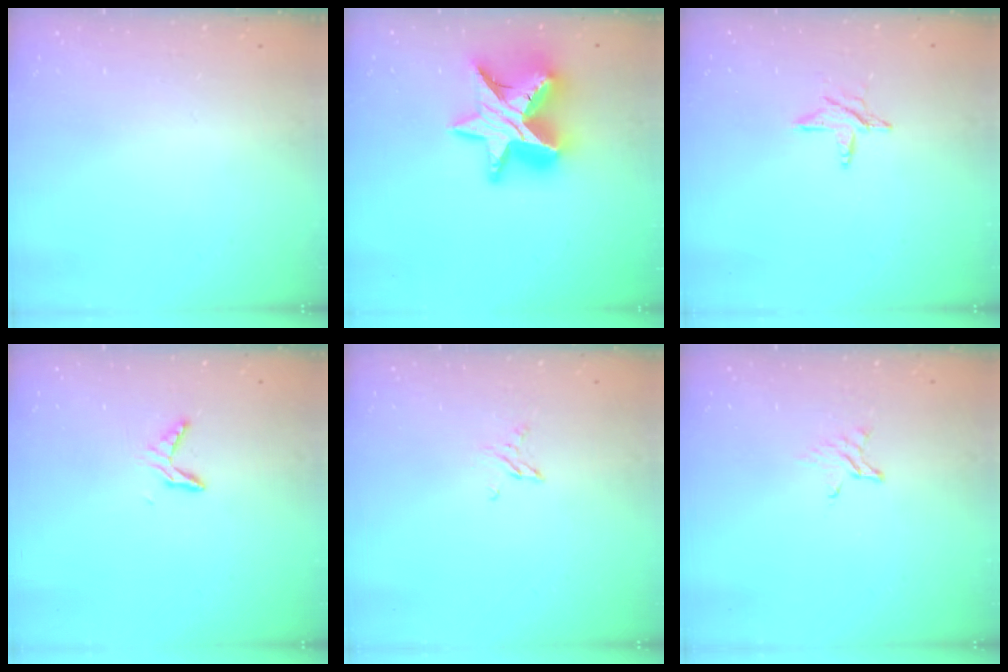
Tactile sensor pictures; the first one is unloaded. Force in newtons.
{"total": 20.3, "press": 20.3, "slide": 1.8}
{"total": 5.7, "press": 5.7, "slide": 0.4}
{"total": 6.4, "press": 6.4, "slide": 0.6}
{"total": 3.2, "press": 3.2, "slide": 0.4}
{"total": 2.4, "press": 2.4, "slide": 0.2}